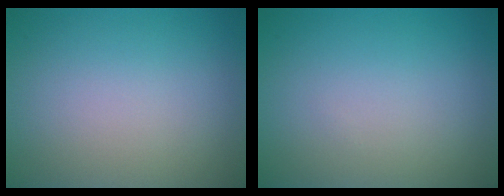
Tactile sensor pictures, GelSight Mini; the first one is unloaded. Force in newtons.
{"total": 0.0}